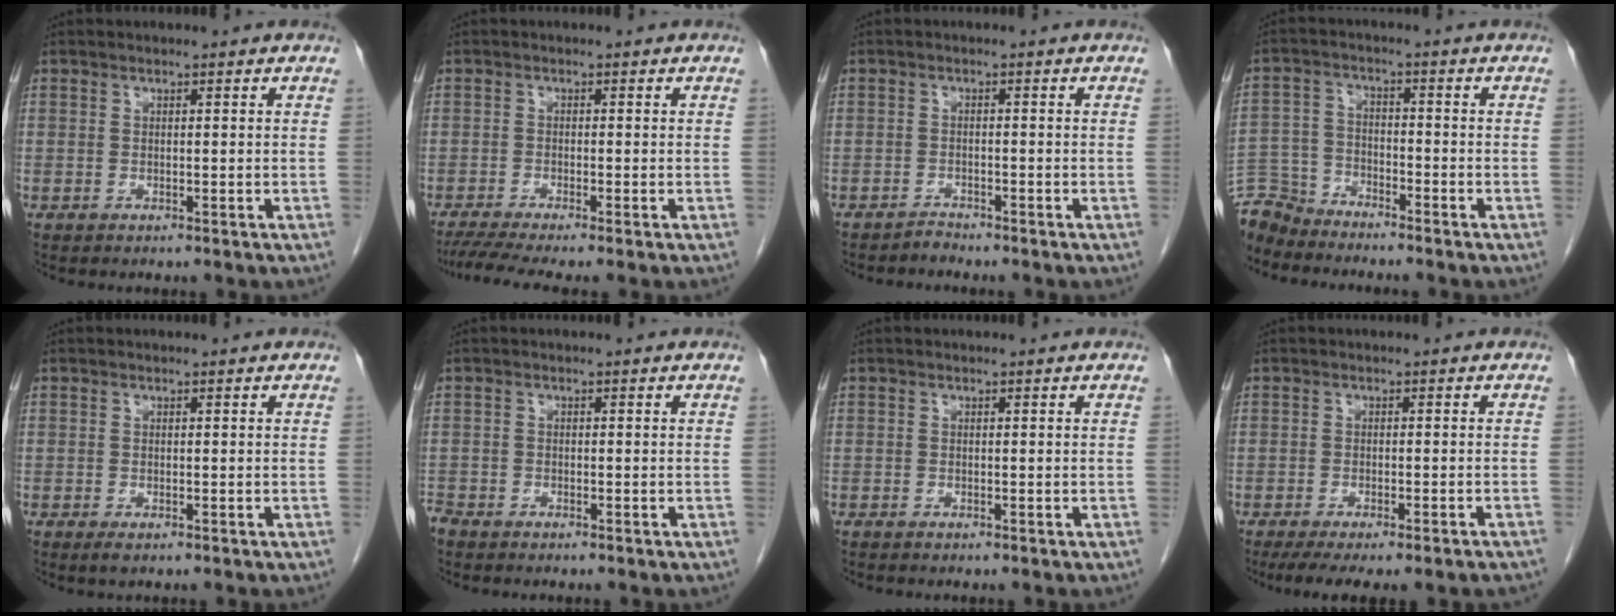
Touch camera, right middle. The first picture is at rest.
{"total": 5.6, "force": [-4.3, -0.4, 3.5], "torque": [-0.059, -0.013, -0.074]}
{"total": 1.2, "force": [-1.1, 0.0, -0.3], "torque": [0.011, -0.004, -0.020]}
{"total": 7.1, "force": [-6.9, 1.5, -0.1], "torque": [-0.004, -0.002, -0.139]}
{"total": 1.0, "force": [-0.6, 0.3, 0.7], "torque": [-0.011, -0.002, -0.005]}
{"total": 1.6, "force": [-1.5, 0.4, 0.2], "torque": [-0.008, -0.003, -0.029]}
{"total": 0.0}
{"total": 10.3, "force": [-8.5, 1.3, 5.6], "torque": [-0.068, -0.008, -0.112]}